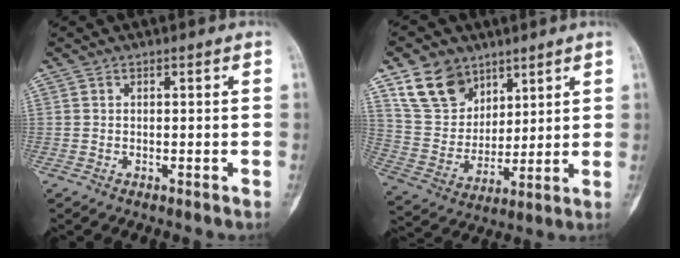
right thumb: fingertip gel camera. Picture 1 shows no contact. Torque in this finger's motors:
{"motor_torque": [-0.14, 0.22, 0.13, 0.16, 0.08]}